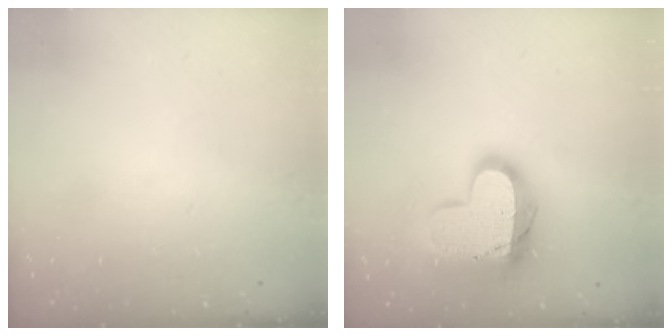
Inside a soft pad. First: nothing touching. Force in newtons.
{"total": 16.3, "press": 16.2, "slide": 1.4}